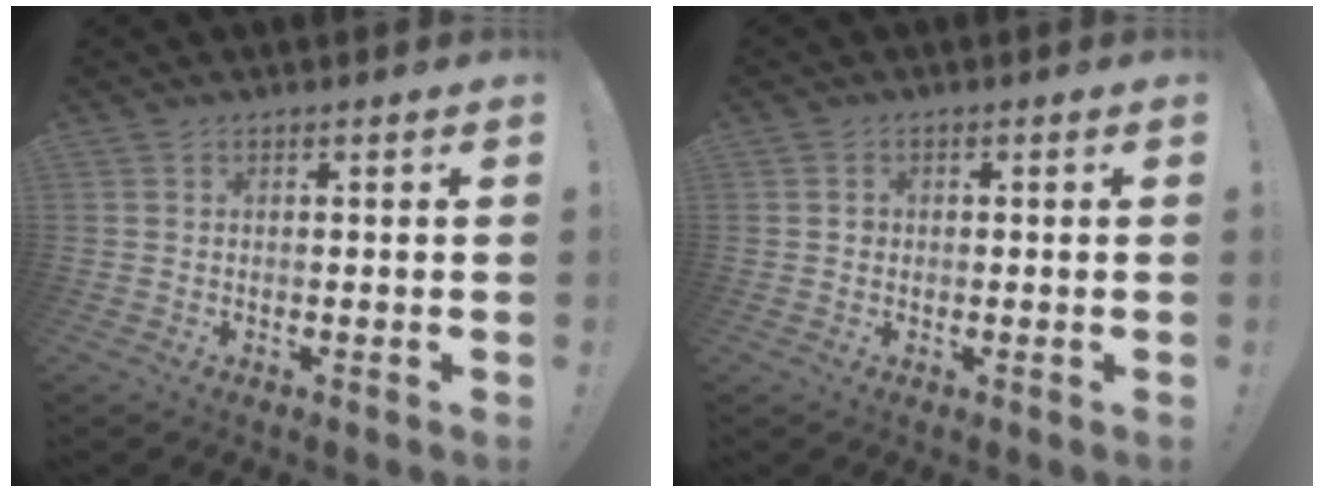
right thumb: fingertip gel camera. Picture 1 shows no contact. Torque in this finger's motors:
{"motor_torque": [-0.10, -0.17, 0.30, -0.16, -0.03]}